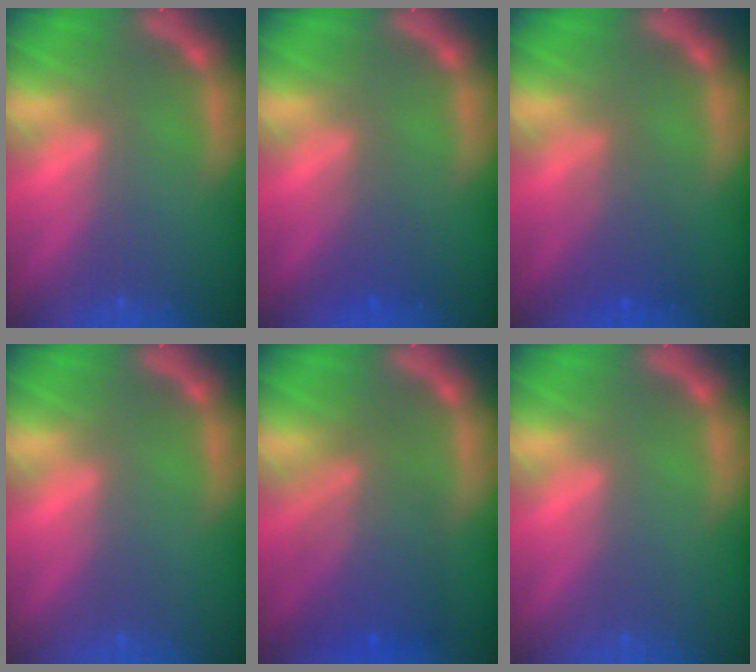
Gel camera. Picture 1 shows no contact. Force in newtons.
{"total": 2.0}
{"total": 2.9}
{"total": 0.0}
{"total": 6.6}
{"total": 0.0}